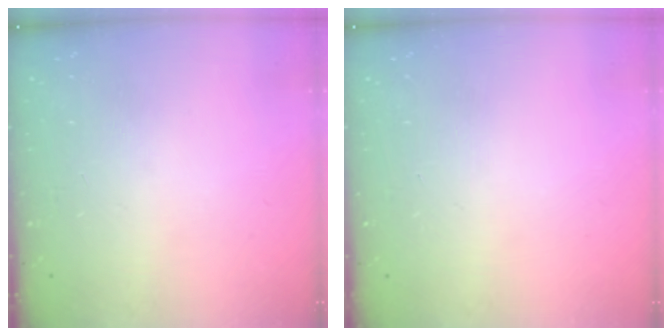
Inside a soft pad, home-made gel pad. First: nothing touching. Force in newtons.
{"total": 0.0}